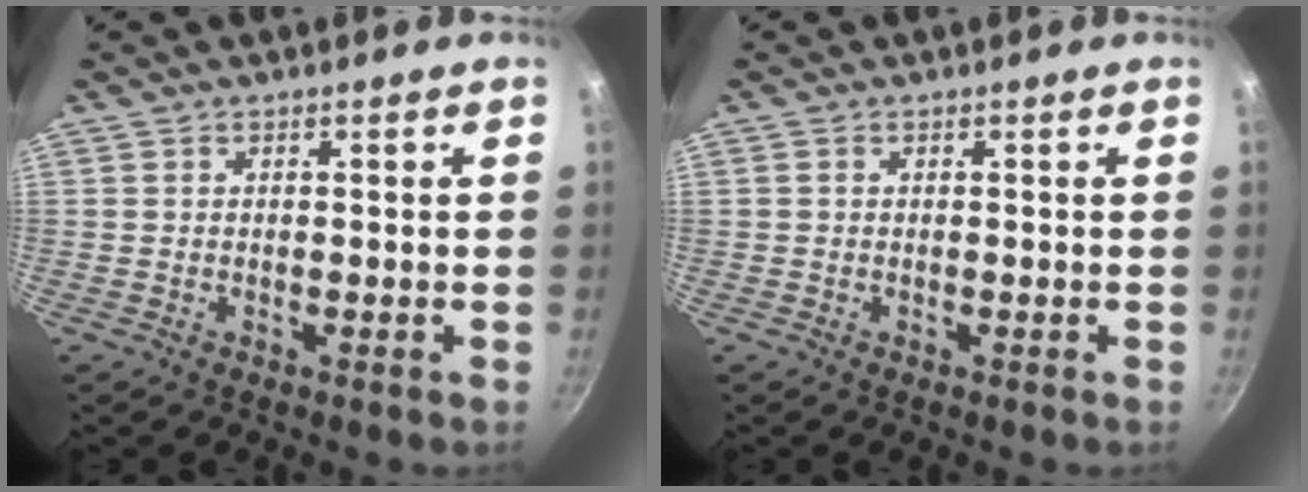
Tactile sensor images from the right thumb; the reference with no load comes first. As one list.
[{"total": 0.0}]